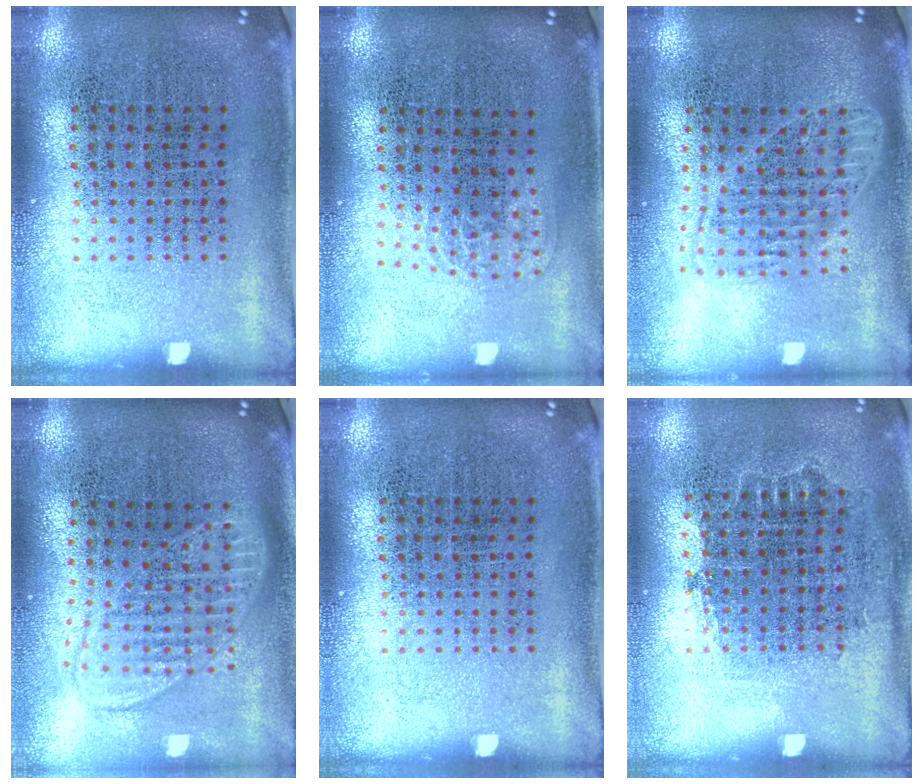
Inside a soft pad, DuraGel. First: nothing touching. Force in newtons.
{"total": 1.0, "press": 0.7, "slide": 0.8}
{"total": 1.7, "press": 1.4, "slide": 0.9}
{"total": 1.8, "press": 1.5, "slide": 1.0}
{"total": 0.0}
{"total": 0.8, "press": 0.7, "slide": 0.3}